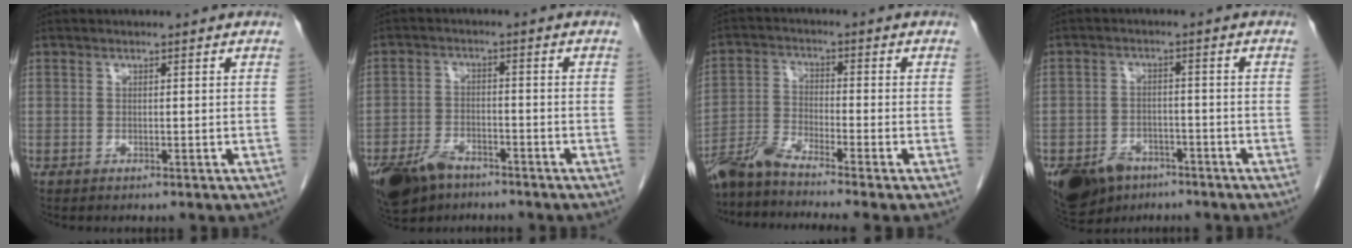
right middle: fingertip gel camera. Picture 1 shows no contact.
{"total": 8.9, "force": [-6.5, 4.3, 4.3], "torque": [-0.086, -0.010, -0.115]}
{"total": 6.4, "force": [-5.7, -1.8, 2.1], "torque": [-0.052, -0.016, -0.112]}
{"total": 10.3, "force": [-6.9, 6.3, 4.3], "torque": [-0.091, -0.001, -0.109]}